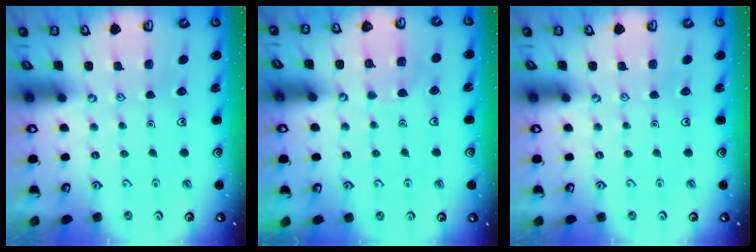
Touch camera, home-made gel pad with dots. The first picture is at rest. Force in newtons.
{"total": 5.2, "press": 5.2, "slide": 0.5}
{"total": 0.0}